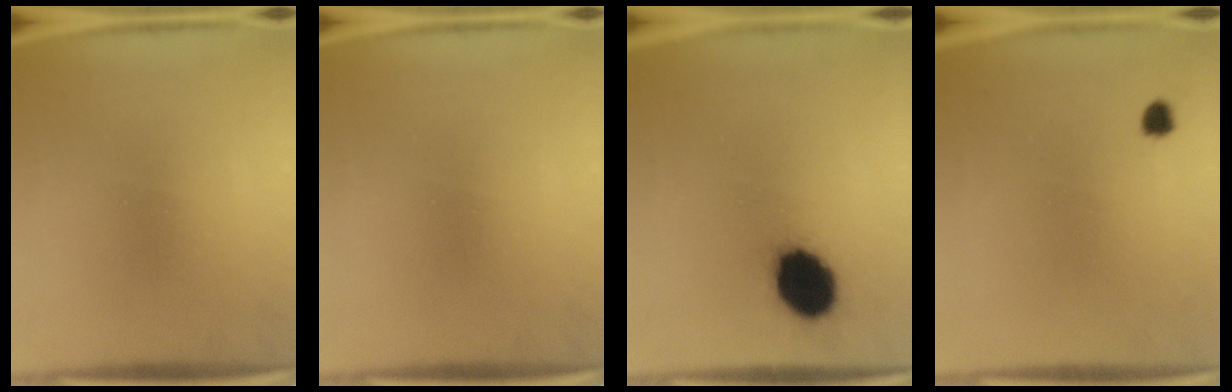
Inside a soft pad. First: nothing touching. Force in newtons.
{"total": 0.0}
{"total": 12.5}
{"total": 1.4}